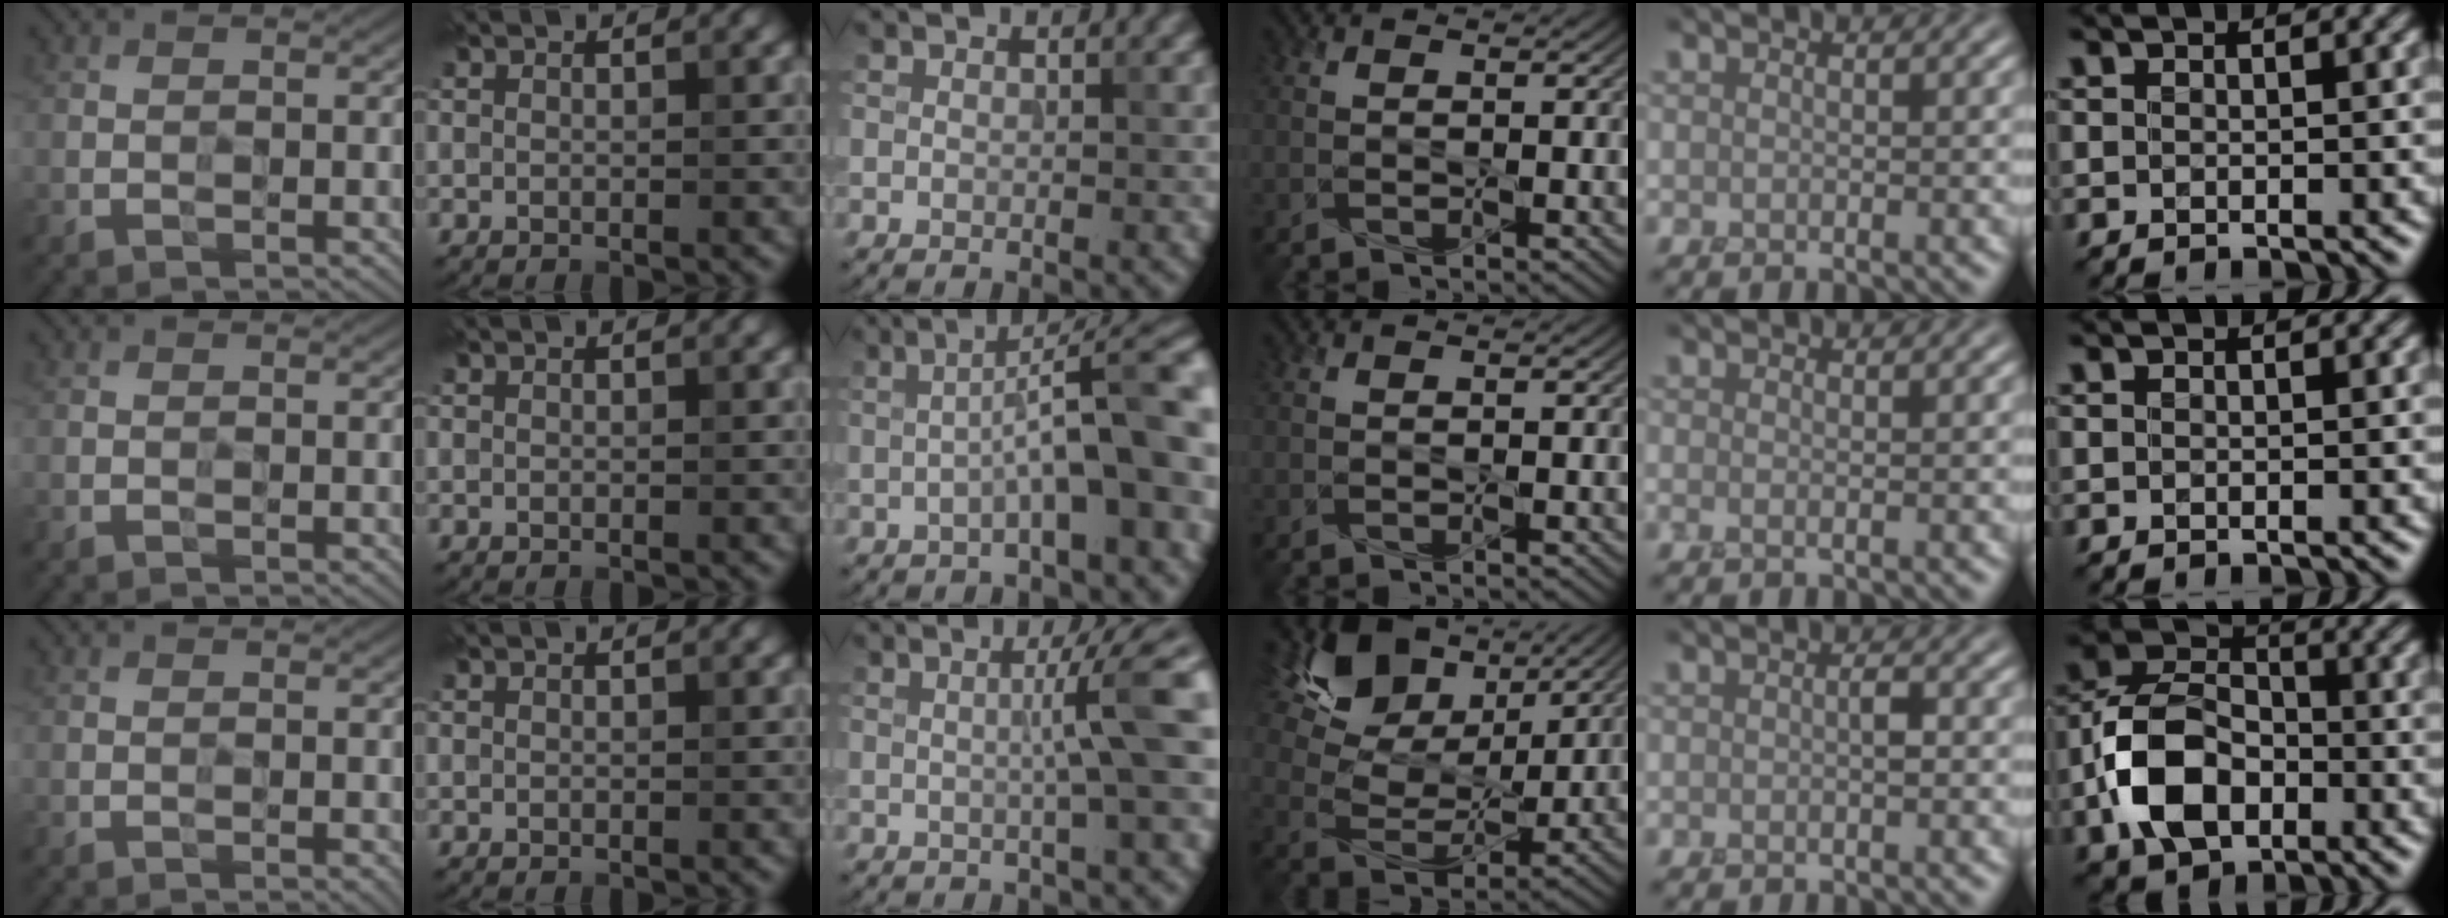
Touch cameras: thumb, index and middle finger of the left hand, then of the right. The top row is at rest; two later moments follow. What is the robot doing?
{"motion": "screw", "object": "spray bottle"}